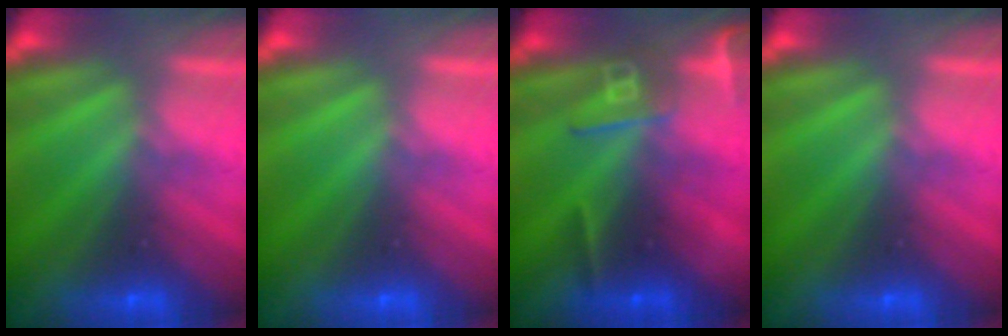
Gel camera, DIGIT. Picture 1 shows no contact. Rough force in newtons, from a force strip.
{"total": 0.0}
{"total": 2.7}
{"total": 0.0}